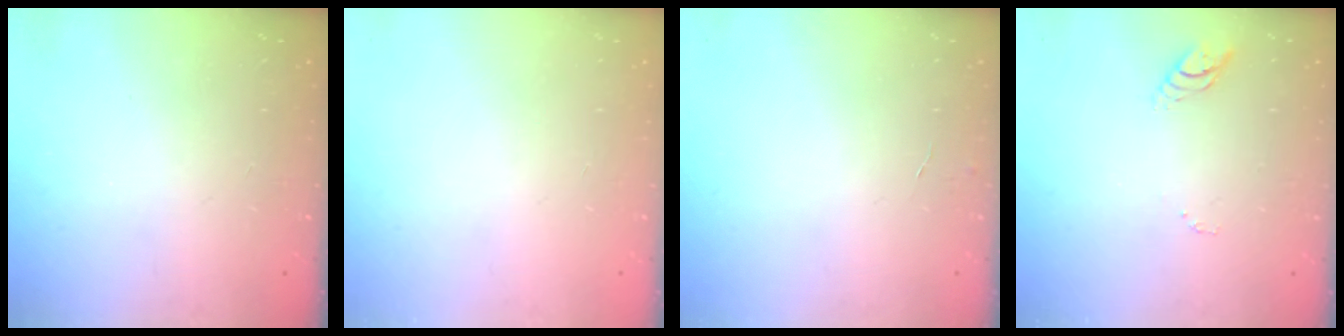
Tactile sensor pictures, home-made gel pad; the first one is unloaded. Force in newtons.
{"total": 0.0}
{"total": 3.6, "press": 3.6, "slide": 0.3}
{"total": 3.9, "press": 3.9, "slide": 0.3}